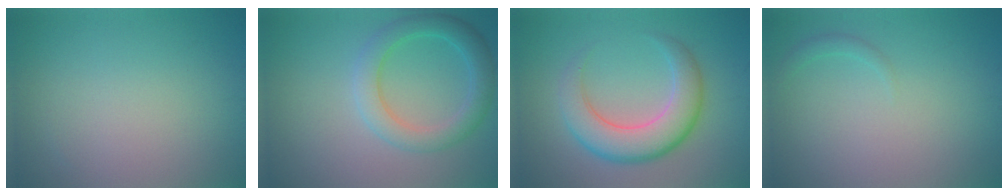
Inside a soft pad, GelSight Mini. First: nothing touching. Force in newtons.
{"total": 4.0, "press": 4.0, "slide": 0.1}
{"total": 6.2, "press": 6.2, "slide": 0.3}
{"total": 0.9, "press": 0.9, "slide": 0.1}